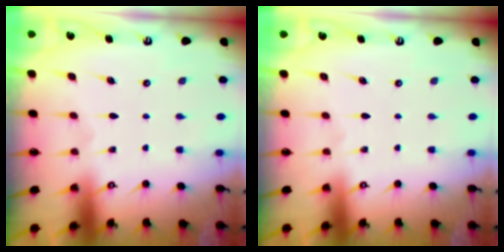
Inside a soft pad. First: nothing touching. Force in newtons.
{"total": 0.0}